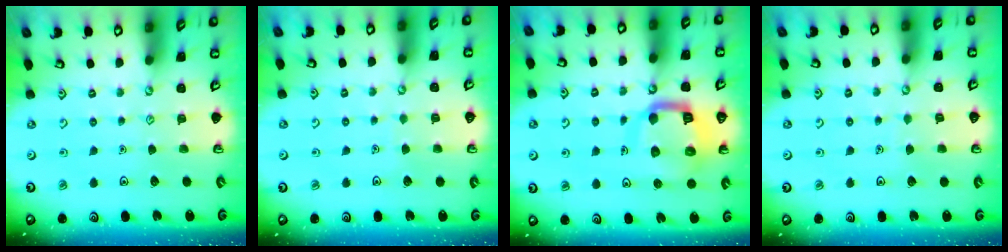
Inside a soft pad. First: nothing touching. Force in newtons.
{"total": 1.5, "press": 1.5, "slide": 0.2}
{"total": 13.2, "press": 13.1, "slide": 1.7}
{"total": 2.5, "press": 2.5, "slide": 0.3}